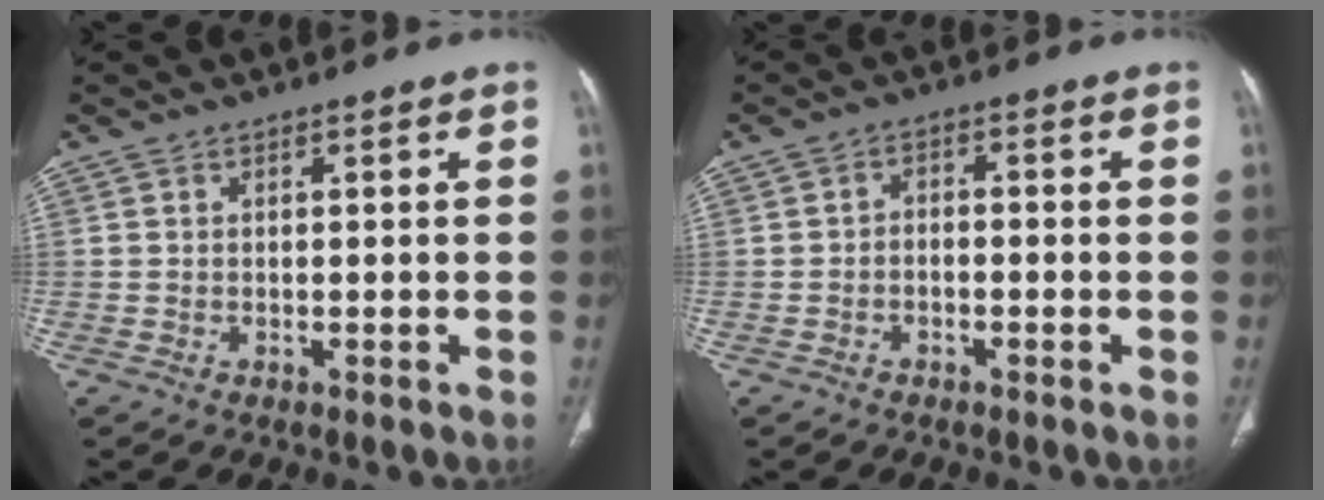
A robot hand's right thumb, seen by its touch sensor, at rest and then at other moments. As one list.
[{"total": 2.0, "force": [-0.9, 1.4, 1.2], "torque": [-0.013, 0.015, -0.019]}]